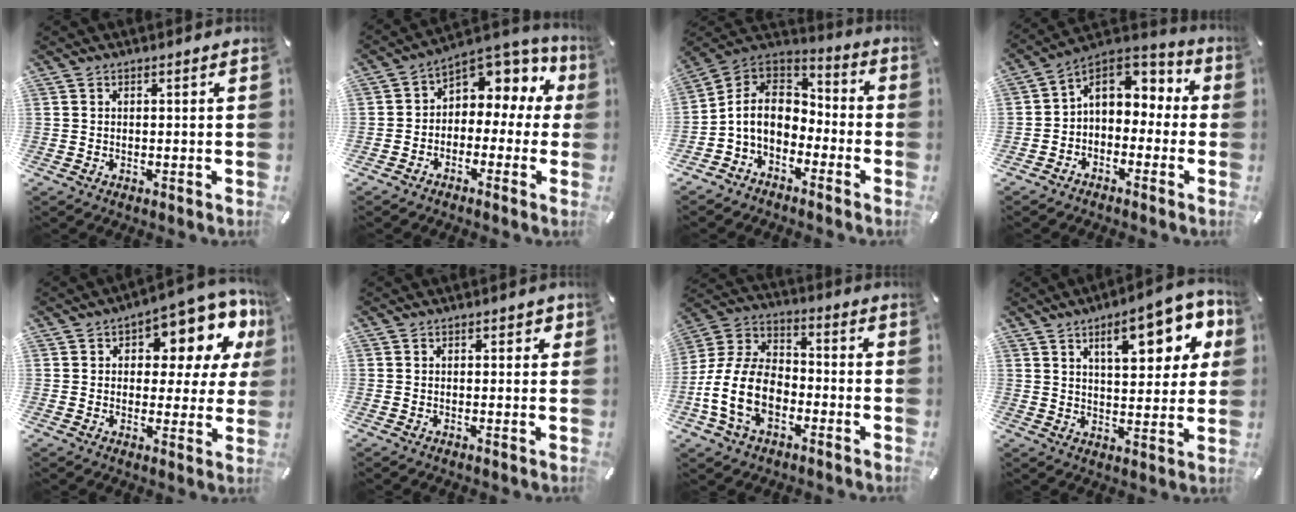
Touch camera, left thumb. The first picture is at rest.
{"total": 6.8, "force": [2.3, 5.7, 2.9], "torque": [-0.049, -0.023, 0.042]}
{"total": 9.3, "force": [-3.5, 7.4, 4.4], "torque": [-0.121, 0.011, -0.069]}
{"total": 7.4, "force": [0.9, 6.4, 3.5], "torque": [-0.058, 0.003, 0.018]}
{"total": 12.3, "force": [6.3, 6.5, 8.3], "torque": [-0.101, -0.052, 0.106]}
{"total": 1.1, "force": [0.0, 0.8, 0.8], "torque": [-0.006, 0.003, -0.003]}
{"total": 14.9, "force": [-5.1, 10.0, 9.8], "torque": [-0.226, 0.020, -0.097]}
{"total": 16.0, "force": [7.3, 6.6, 12.5], "torque": [-0.168, -0.021, 0.113]}